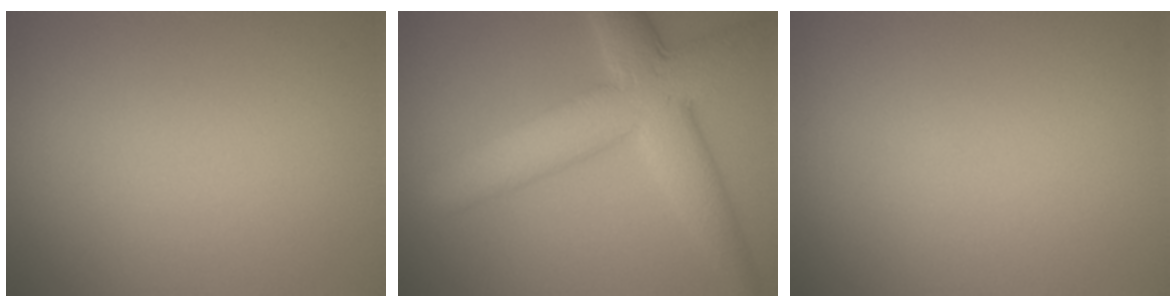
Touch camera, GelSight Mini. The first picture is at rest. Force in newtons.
{"total": 7.4, "press": 7.4, "slide": 0.3}
{"total": 0.0}